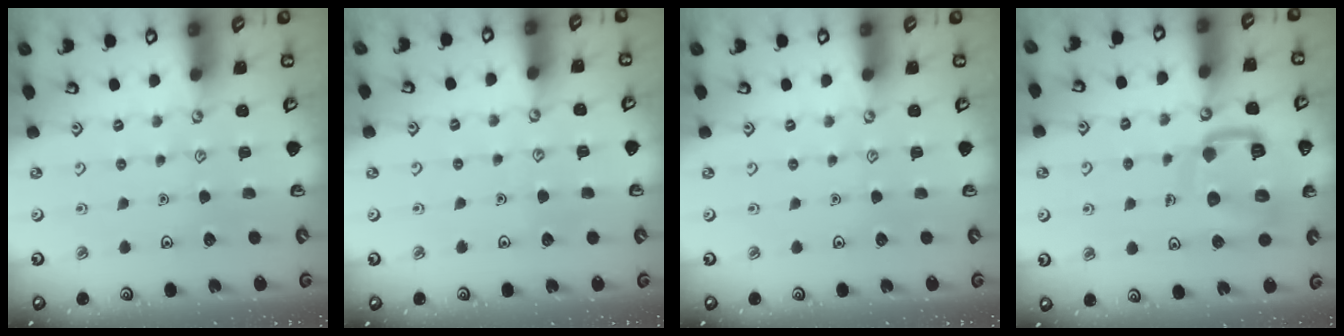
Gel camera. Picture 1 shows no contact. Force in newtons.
{"total": 3.3, "press": 3.2, "slide": 0.3}
{"total": 0.0}
{"total": 13.7, "press": 13.7, "slide": 1.4}